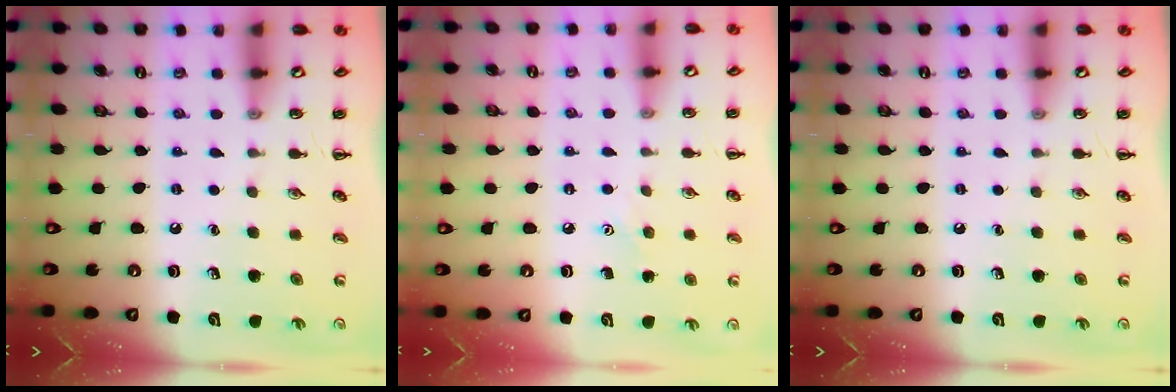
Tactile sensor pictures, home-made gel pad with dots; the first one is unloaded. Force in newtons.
{"total": 3.9, "press": 3.8, "slide": 0.9}
{"total": 0.0}